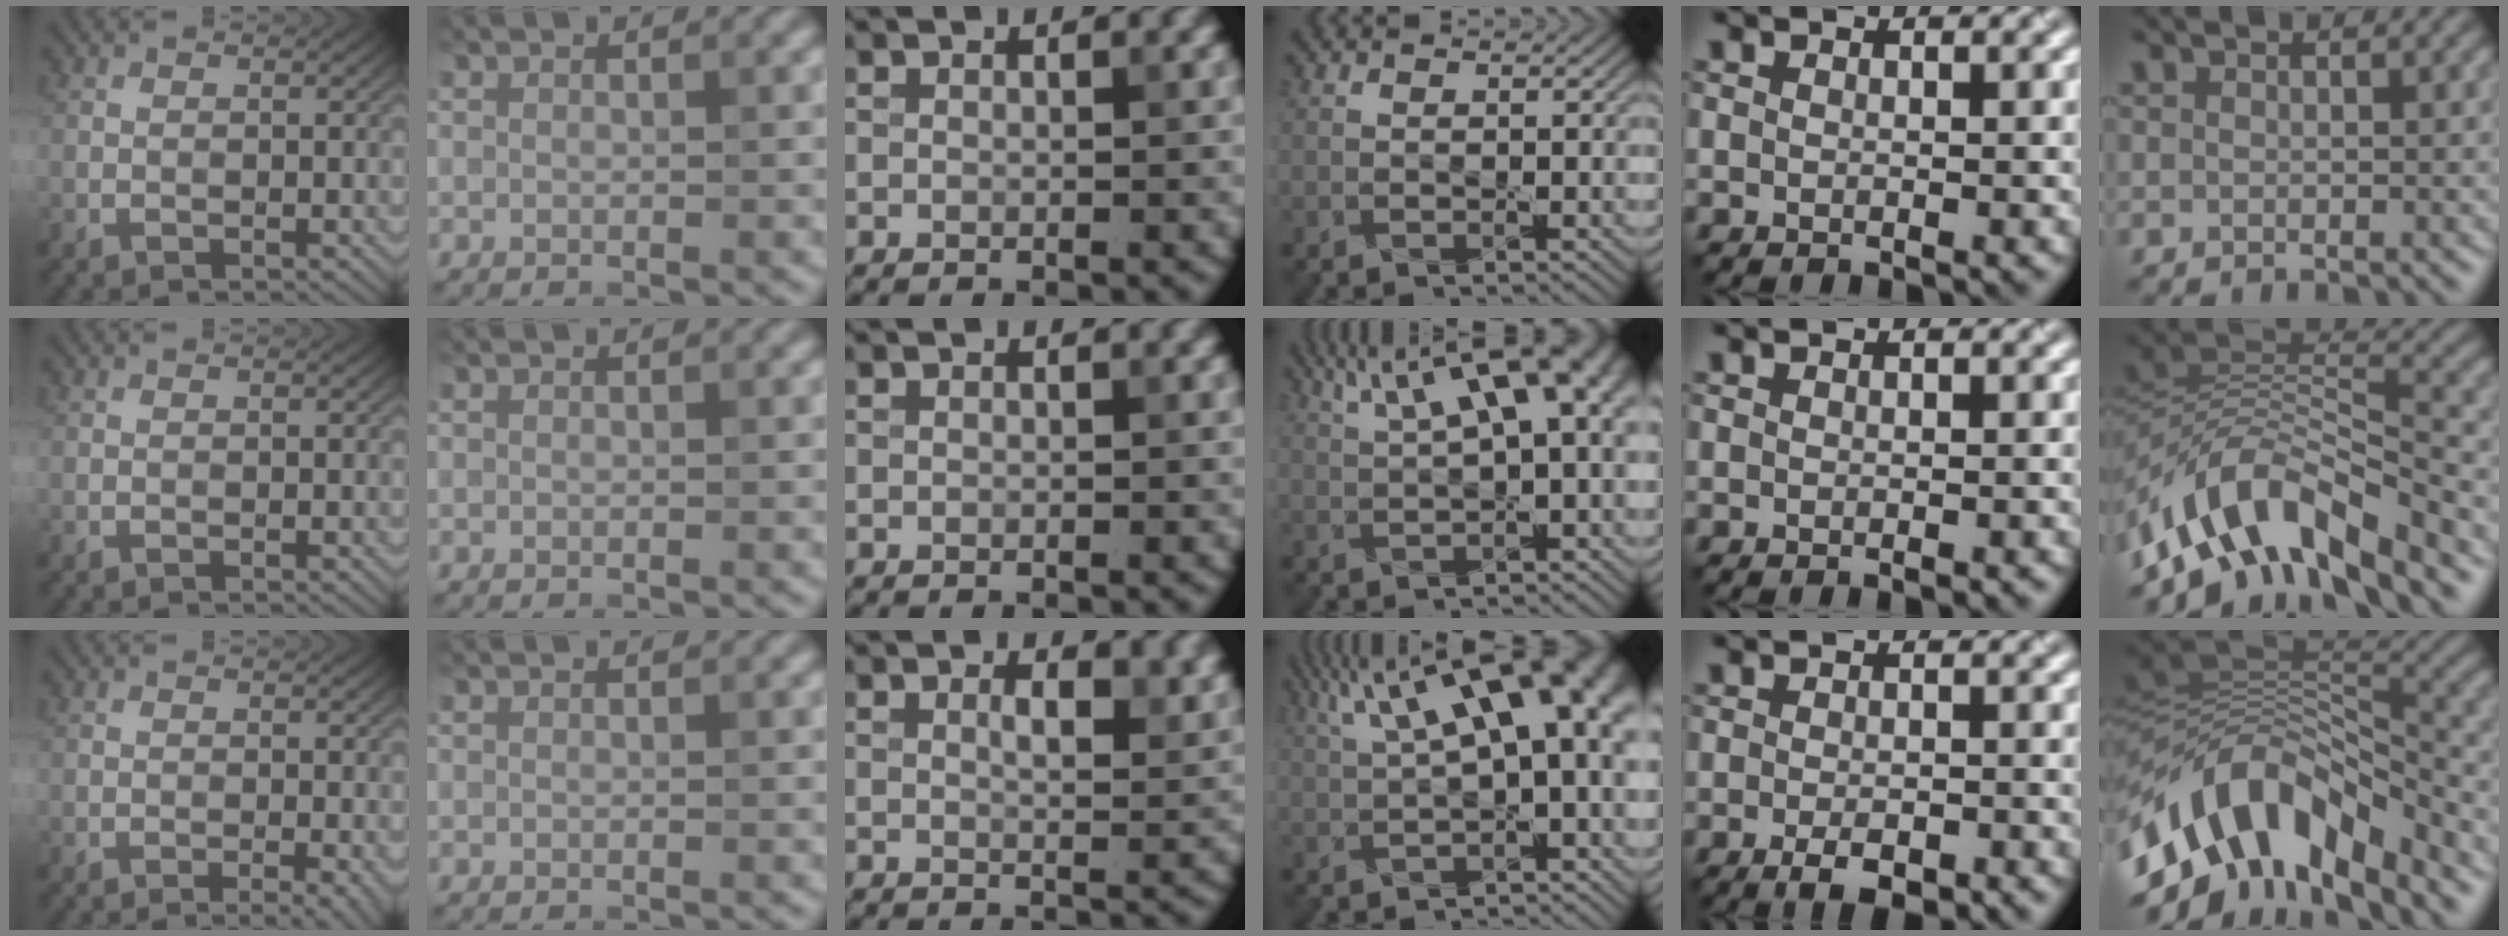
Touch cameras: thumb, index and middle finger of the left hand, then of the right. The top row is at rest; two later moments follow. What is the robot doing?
{"motion": "pour", "object": "sugar"}